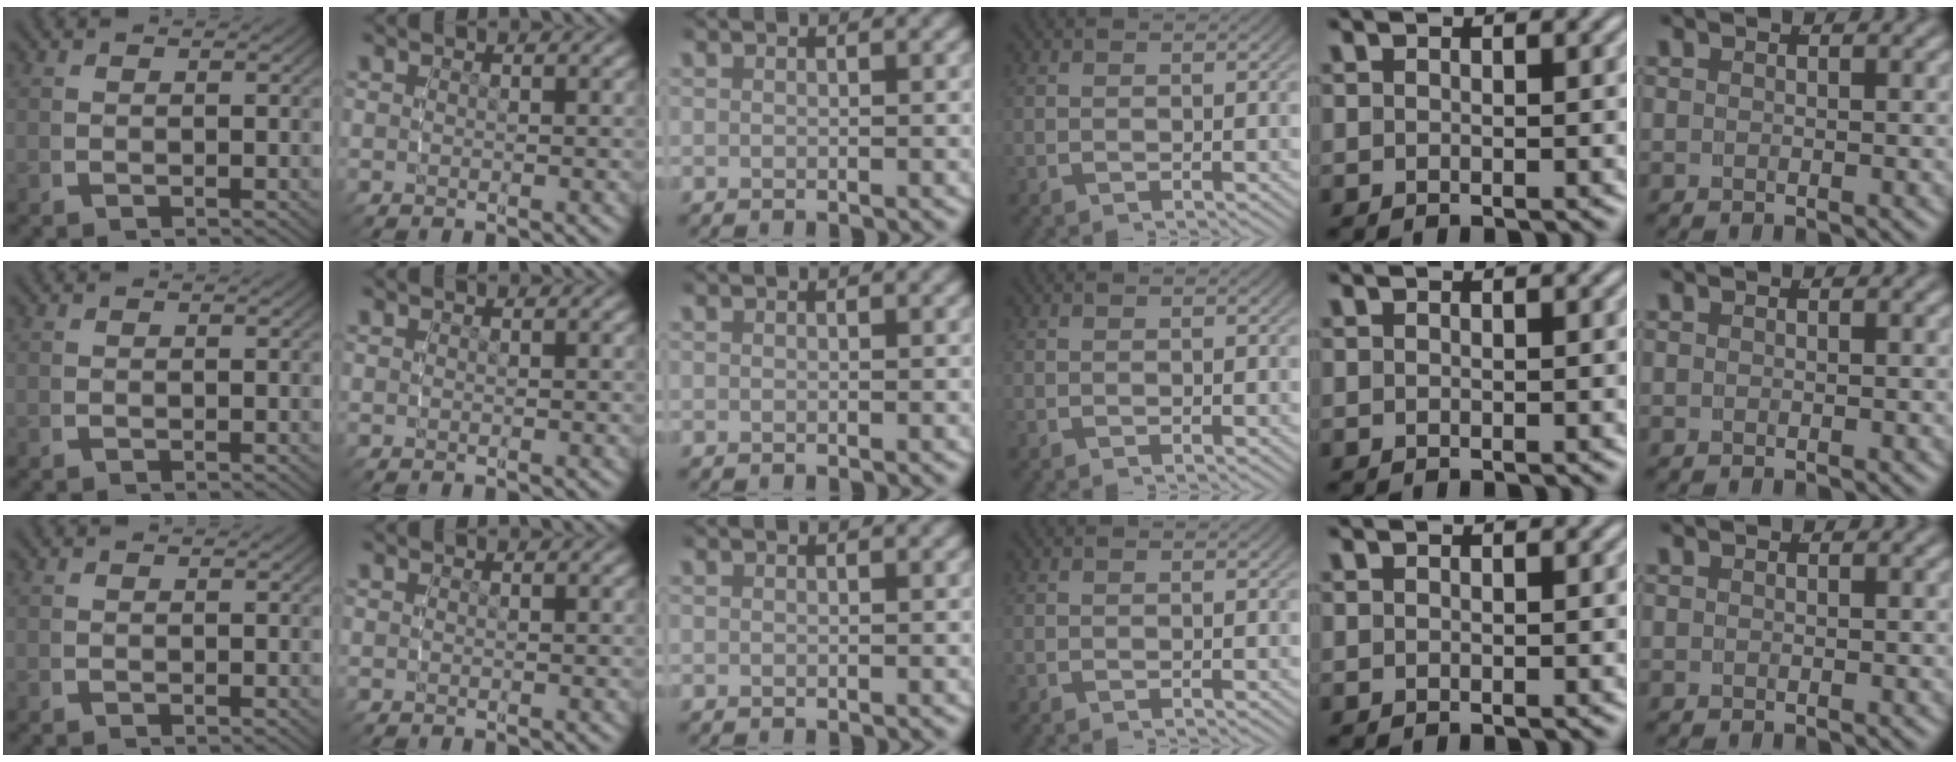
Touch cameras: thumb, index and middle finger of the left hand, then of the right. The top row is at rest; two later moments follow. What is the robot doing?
{"motion": "reach", "object": "jacket"}